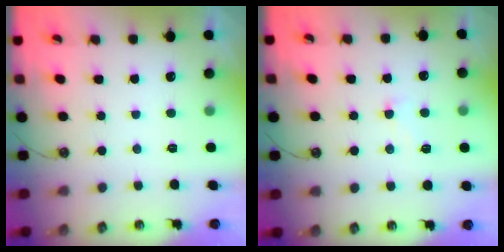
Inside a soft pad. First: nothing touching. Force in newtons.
{"total": 0.8, "press": 0.6, "slide": 0.6}